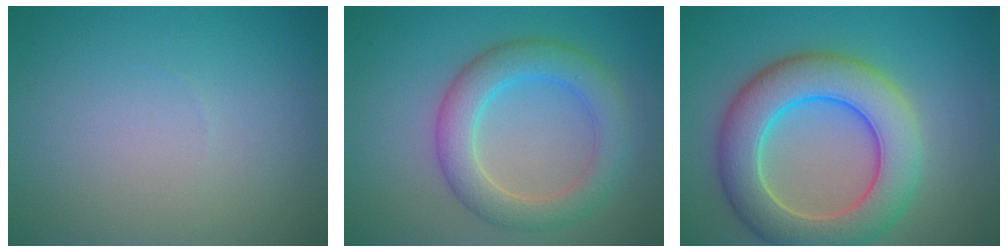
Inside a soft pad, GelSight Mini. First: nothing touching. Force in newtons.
{"total": 5.1, "press": 5.1, "slide": 0.5}
{"total": 8.8, "press": 8.7, "slide": 0.7}